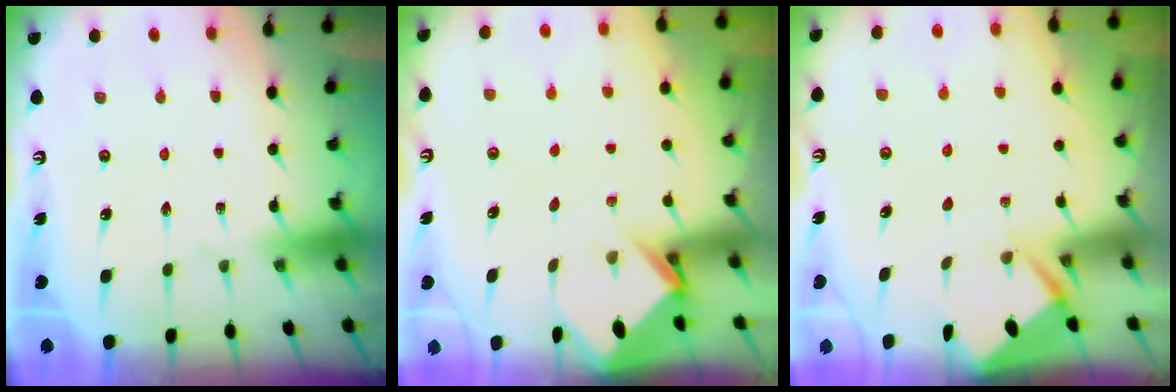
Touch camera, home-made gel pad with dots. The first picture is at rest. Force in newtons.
{"total": 3.3, "press": 3.3, "slide": 0.3}
{"total": 2.7, "press": 2.7, "slide": 0.4}